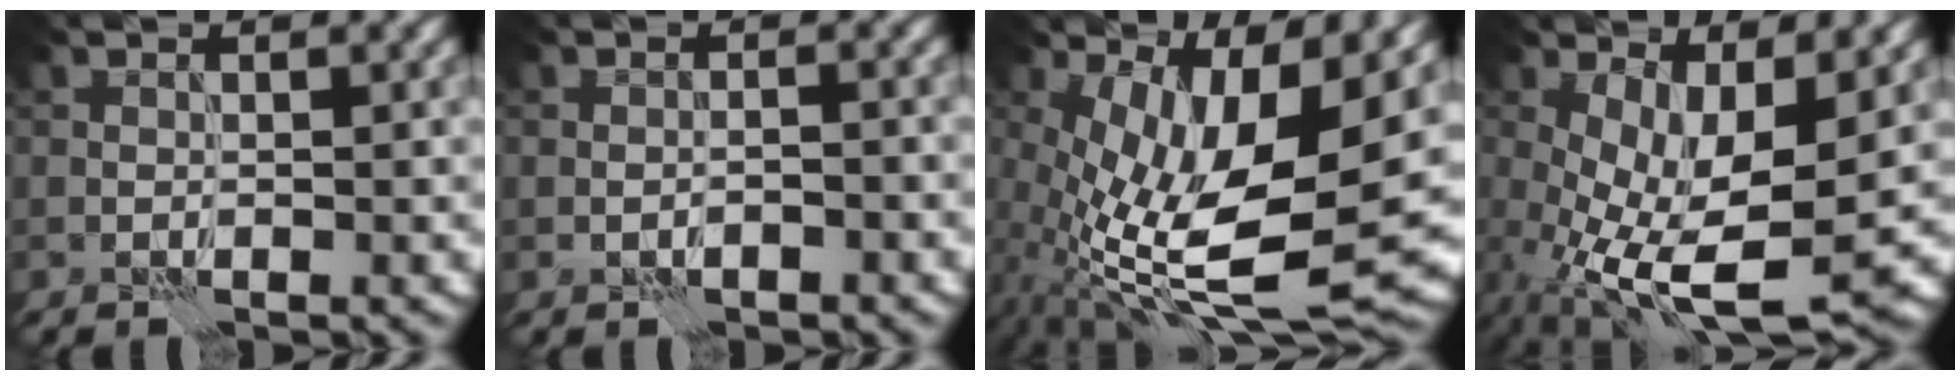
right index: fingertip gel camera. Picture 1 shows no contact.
{"total": 1.4, "force": [-0.8, 0.6, 1.0], "torque": [-0.013, 0.002, -0.009]}
{"total": 13.9, "force": [-0.2, 4.9, 13.0], "torque": [-0.249, -0.019, 0.010]}
{"total": 9.7, "force": [-1.6, 3.6, 8.8], "torque": [-0.178, -0.021, -0.018]}